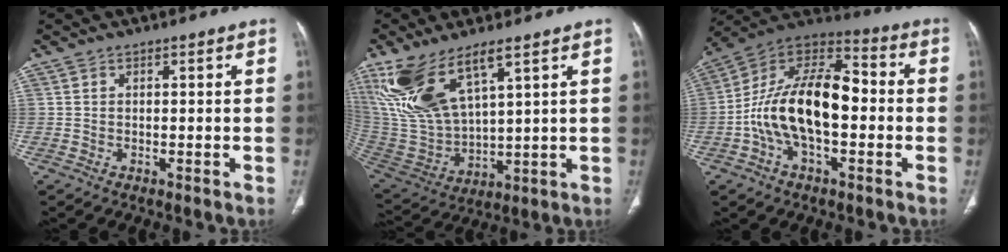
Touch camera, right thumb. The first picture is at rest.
{"total": 16.3, "force": [9.6, 5.9, 11.9], "torque": [-0.241, -0.042, 0.215]}
{"total": 19.2, "force": [-2.3, 10.3, 16.0], "torque": [-0.276, 0.047, -0.047]}